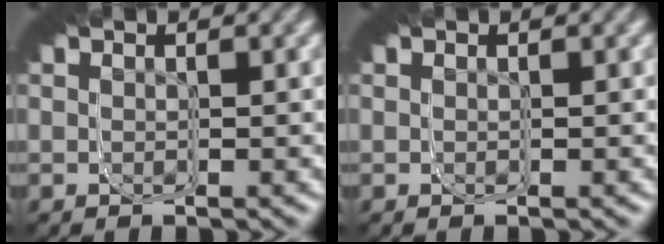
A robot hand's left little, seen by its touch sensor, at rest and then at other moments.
{"total": 0.0}